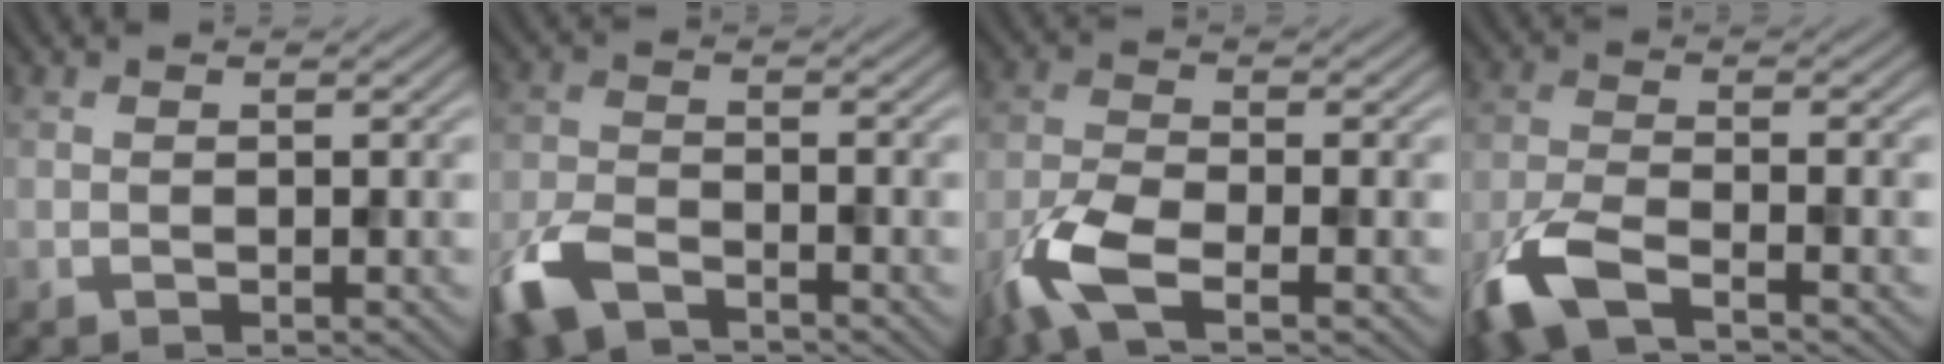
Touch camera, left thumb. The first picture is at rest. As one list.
[{"total": 6.7, "force": [-4.7, 2.6, 3.9], "torque": [-0.092, -0.010, -0.107]}, {"total": 7.2, "force": [-4.0, 2.5, 5.4], "torque": [-0.127, -0.010, -0.096]}, {"total": 7.4, "force": [-4.7, 2.1, 5.3], "torque": [-0.120, -0.011, -0.110]}]